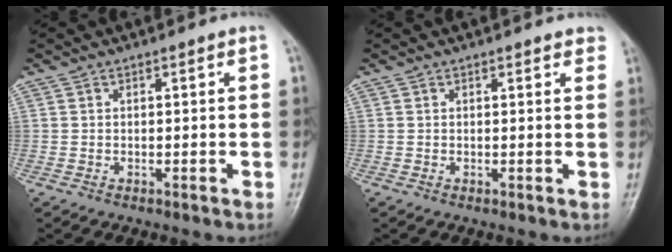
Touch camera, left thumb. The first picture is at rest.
{"total": 2.0, "force": [1.5, 0.8, 0.9], "torque": [0.008, 0.000, 0.010]}